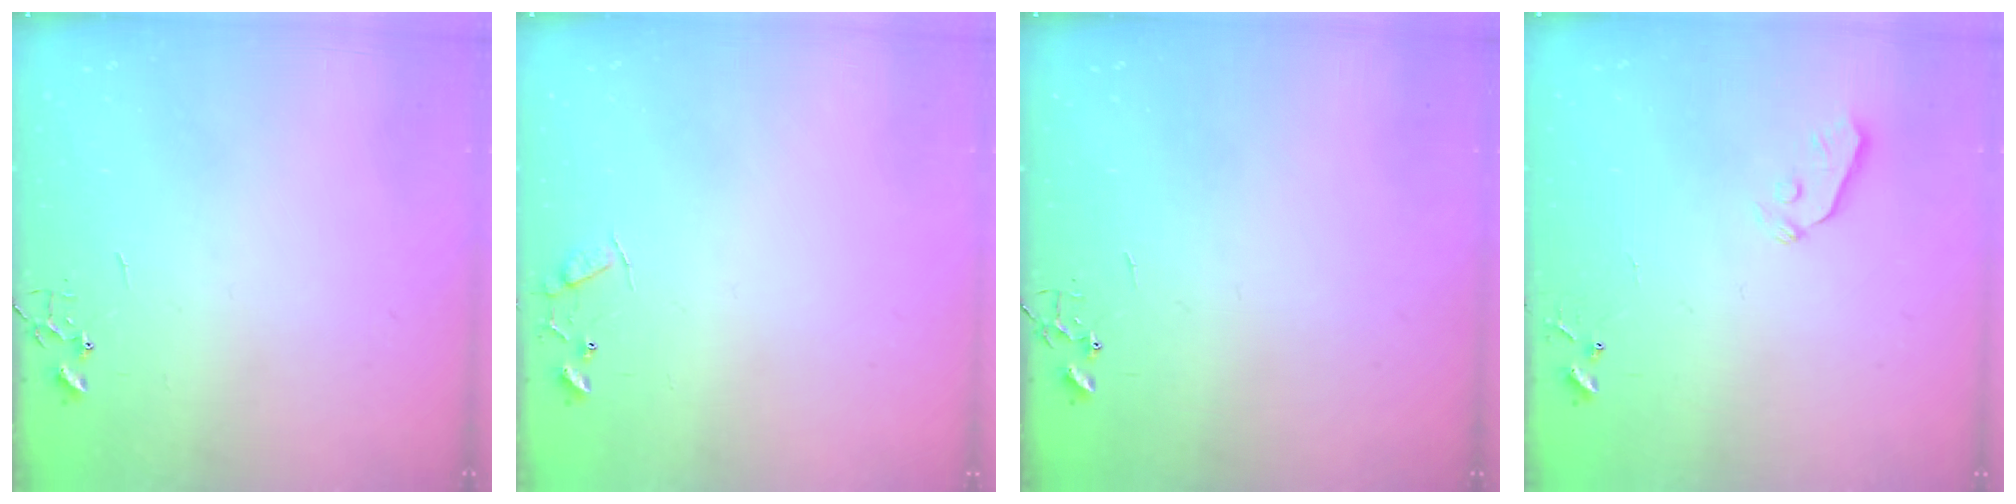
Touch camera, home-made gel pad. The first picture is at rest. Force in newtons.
{"total": 7.7, "press": 7.6, "slide": 0.5}
{"total": 0.0}
{"total": 3.3, "press": 3.2, "slide": 0.8}